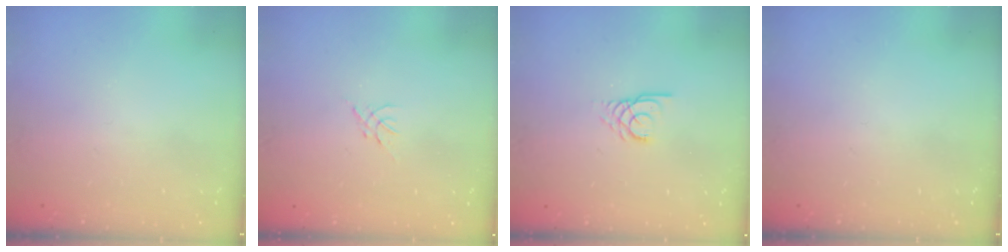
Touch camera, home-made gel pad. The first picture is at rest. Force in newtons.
{"total": 0.0}
{"total": 3.0, "press": 3.0, "slide": 0.3}
{"total": 0.0}